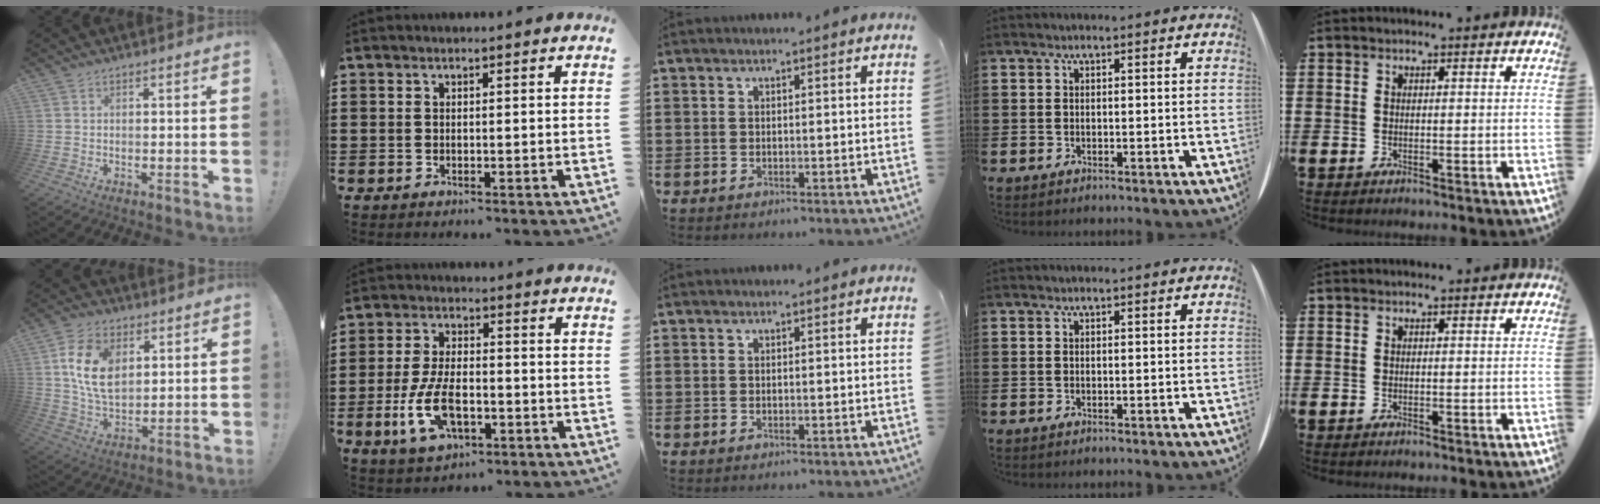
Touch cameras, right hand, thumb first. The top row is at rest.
{"thumb": {"total": 14.3, "force": [4.4, 9.6, 9.7], "torque": [-0.178, -0.004, 0.082]}, "index": {"total": 9.0, "force": [-3.0, 4.4, 7.2], "torque": [-0.166, -0.005, -0.060]}}